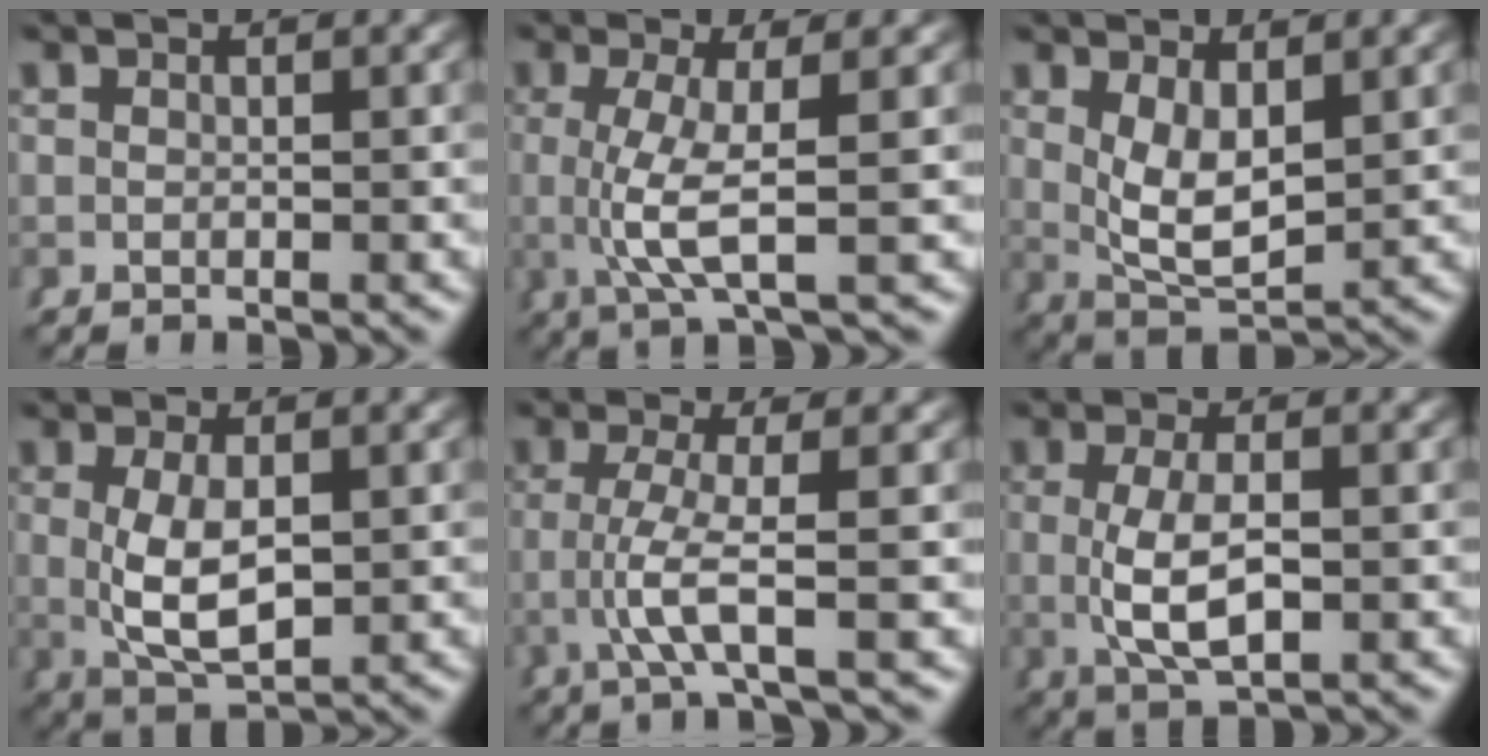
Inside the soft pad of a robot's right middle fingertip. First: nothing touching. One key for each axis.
{"total": 4.8, "fx": 0.1, "fy": 0.1, "fz": 4.8, "tx": -0.095, "ty": -0.014, "tz": 0.012}
{"total": 5.6, "fx": 0.4, "fy": 3.1, "fz": 4.6, "tx": -0.087, "ty": -0.024, "tz": 0.023}
{"total": 5.4, "fx": -0.3, "fy": 2.4, "fz": 4.8, "tx": -0.090, "ty": -0.016, "tz": 0.013}
{"total": 4.0, "fx": -0.2, "fy": -0.4, "fz": 4.0, "tx": -0.086, "ty": -0.016, "tz": 0.003}
{"total": 4.4, "fx": -0.3, "fy": 1.3, "fz": 4.2, "tx": -0.081, "ty": -0.007, "tz": 0.007}